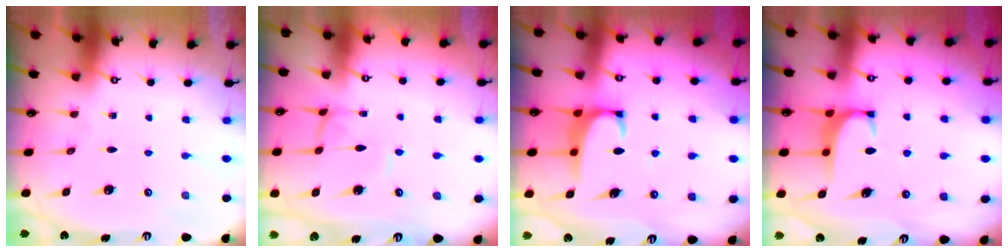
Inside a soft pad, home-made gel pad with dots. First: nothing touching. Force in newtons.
{"total": 1.0, "press": 1.0, "slide": 0.3}
{"total": 1.9, "press": 1.9, "slide": 0.3}
{"total": 1.8, "press": 1.7, "slide": 0.6}